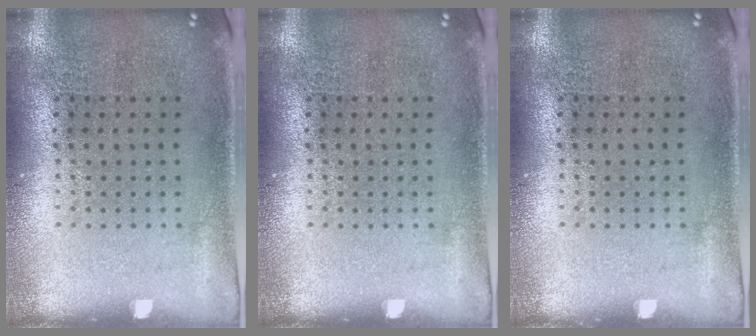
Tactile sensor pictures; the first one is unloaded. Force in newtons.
{"total": 0.0}
{"total": 0.0}